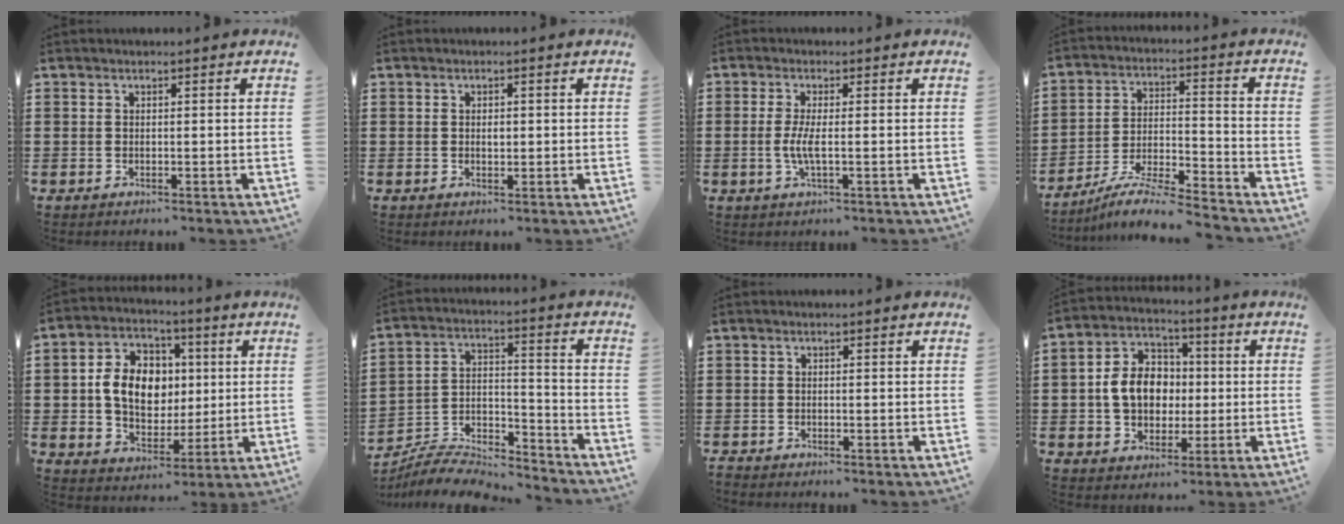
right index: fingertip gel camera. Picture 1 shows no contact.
{"total": 1.1, "force": [0.1, 0.6, 0.9], "torque": [-0.018, 0.003, 0.002]}
{"total": 3.4, "force": [-0.4, 0.4, 3.4], "torque": [-0.083, -0.011, -0.016]}
{"total": 7.4, "force": [-6.9, -0.1, 2.6], "torque": [-0.060, -0.006, -0.141]}
{"total": 9.7, "force": [0.6, 7.5, 6.0], "torque": [-0.132, 0.018, 0.006]}
{"total": 7.2, "force": [-7.0, 1.5, 1.3], "torque": [-0.032, 0.007, -0.141]}
{"total": 0.6, "force": [-0.6, 0.2, -0.1], "torque": [0.002, 0.003, -0.013]}
{"total": 8.7, "force": [-0.4, 7.0, 5.1], "torque": [-0.125, 0.014, -0.013]}